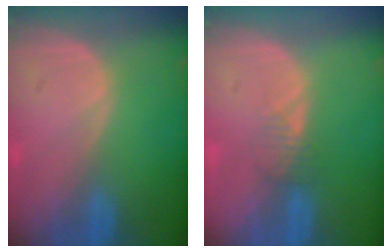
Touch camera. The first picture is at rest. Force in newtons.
{"total": 1.6, "press": 1.6, "slide": 0.2}